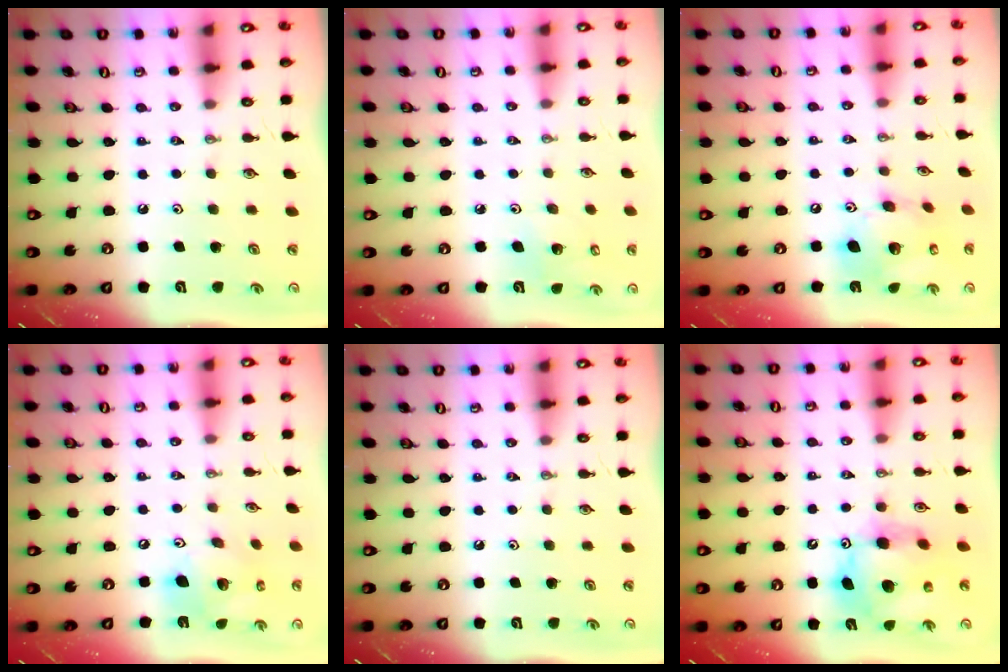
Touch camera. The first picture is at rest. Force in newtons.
{"total": 5.0, "press": 4.5, "slide": 2.3}
{"total": 15.2, "press": 15.1, "slide": 1.9}
{"total": 14.7, "press": 14.5, "slide": 2.4}
{"total": 0.0}
{"total": 14.3, "press": 14.2, "slide": 1.5}